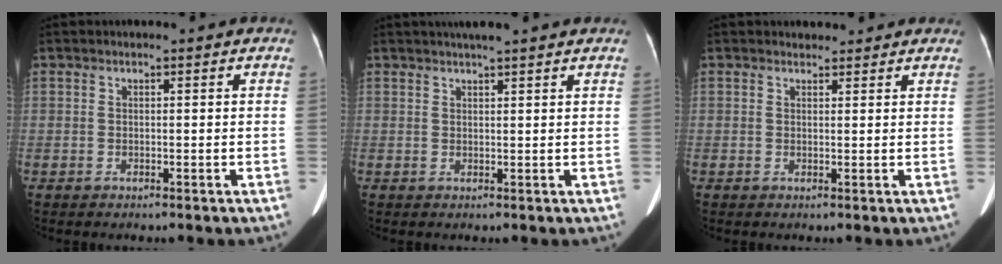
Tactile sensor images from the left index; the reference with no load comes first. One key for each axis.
{"total": 5.9, "fx": 5.0, "fy": -0.1, "fz": 3.2, "tx": -0.048, "ty": 0.027, "tz": 0.068}
{"total": 2.4, "fx": 2.1, "fy": 1.0, "fz": 0.2, "tx": -0.002, "ty": 0.013, "tz": 0.025}